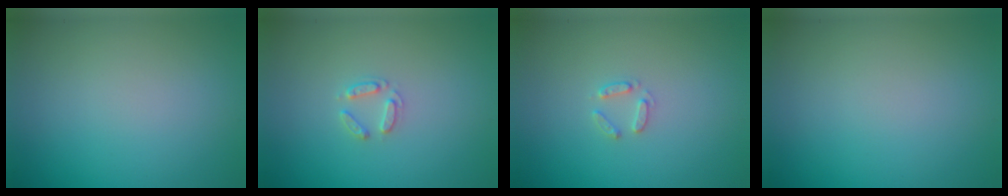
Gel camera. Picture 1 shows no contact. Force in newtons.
{"total": 1.5, "press": 1.4, "slide": 0.2}
{"total": 1.1, "press": 1.1, "slide": 0.2}
{"total": 0.0}